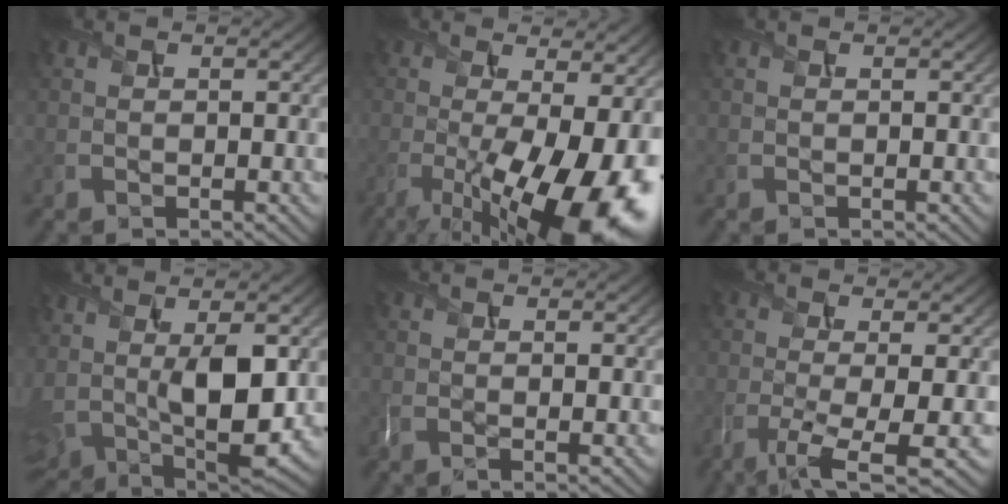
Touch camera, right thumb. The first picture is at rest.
{"total": 16.6, "force": [-4.5, 6.2, 14.7], "torque": [-0.227, -0.046, -0.045]}
{"total": 0.0}
{"total": 12.2, "force": [2.3, 5.2, 10.7], "torque": [-0.240, -0.017, 0.056]}
{"total": 1.2, "force": [0.1, -0.1, 1.2], "torque": [-0.027, 0.000, -0.001]}
{"total": 6.2, "force": [-2.2, 1.0, 5.7], "torque": [-0.098, -0.005, -0.043]}